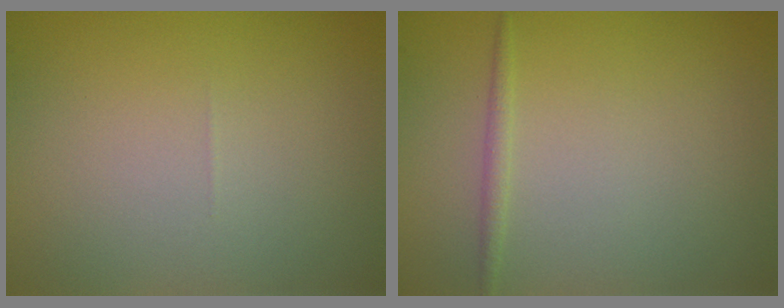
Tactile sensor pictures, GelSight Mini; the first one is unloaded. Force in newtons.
{"total": 0.8, "press": 0.8, "slide": 0.1}